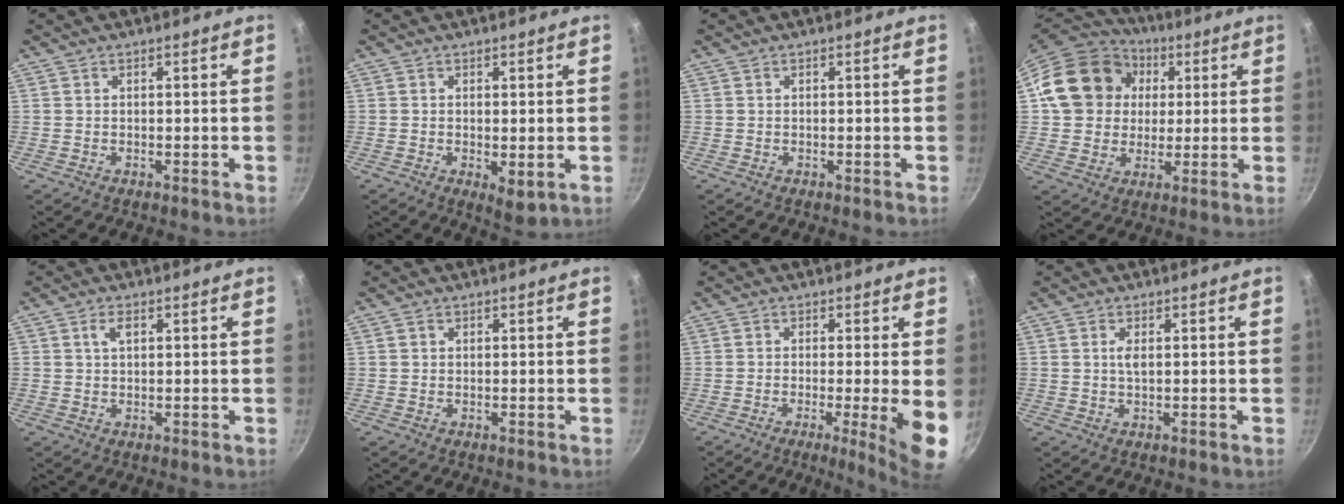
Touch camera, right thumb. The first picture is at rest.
{"total": 3.7, "force": [-0.4, 1.7, 3.3], "torque": [-0.050, -0.014, -0.001]}
{"total": 0.0}
{"total": 18.0, "force": [3.8, 15.4, 8.4], "torque": [-0.132, 0.029, 0.060]}
{"total": 2.4, "force": [0.9, 1.4, 1.8], "torque": [-0.028, 0.001, 0.017]}
{"total": 0.6, "force": [0.2, 0.5, 0.1], "torque": [0.000, 0.004, 0.002]}
{"total": 8.4, "force": [-1.5, 0.7, 8.2], "torque": [-0.112, -0.010, -0.021]}
{"total": 1.8, "force": [0.4, 0.8, 1.6], "torque": [-0.033, 0.000, 0.011]}